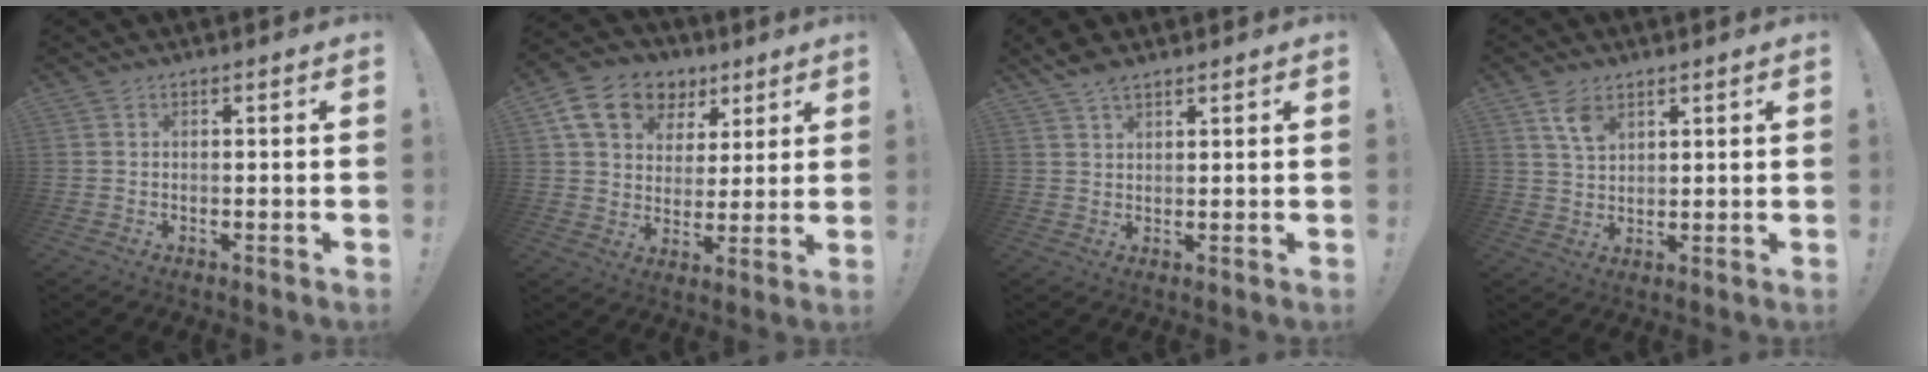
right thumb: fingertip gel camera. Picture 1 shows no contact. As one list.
[{"total": 15.3, "force": [7.7, 11.2, 6.9], "torque": [-0.100, -0.034, 0.148]}, {"total": 4.6, "force": [3.6, 1.7, 2.3], "torque": [-0.033, -0.022, 0.065]}, {"total": 6.1, "force": [3.8, 3.6, 3.2], "torque": [-0.054, -0.017, 0.071]}]